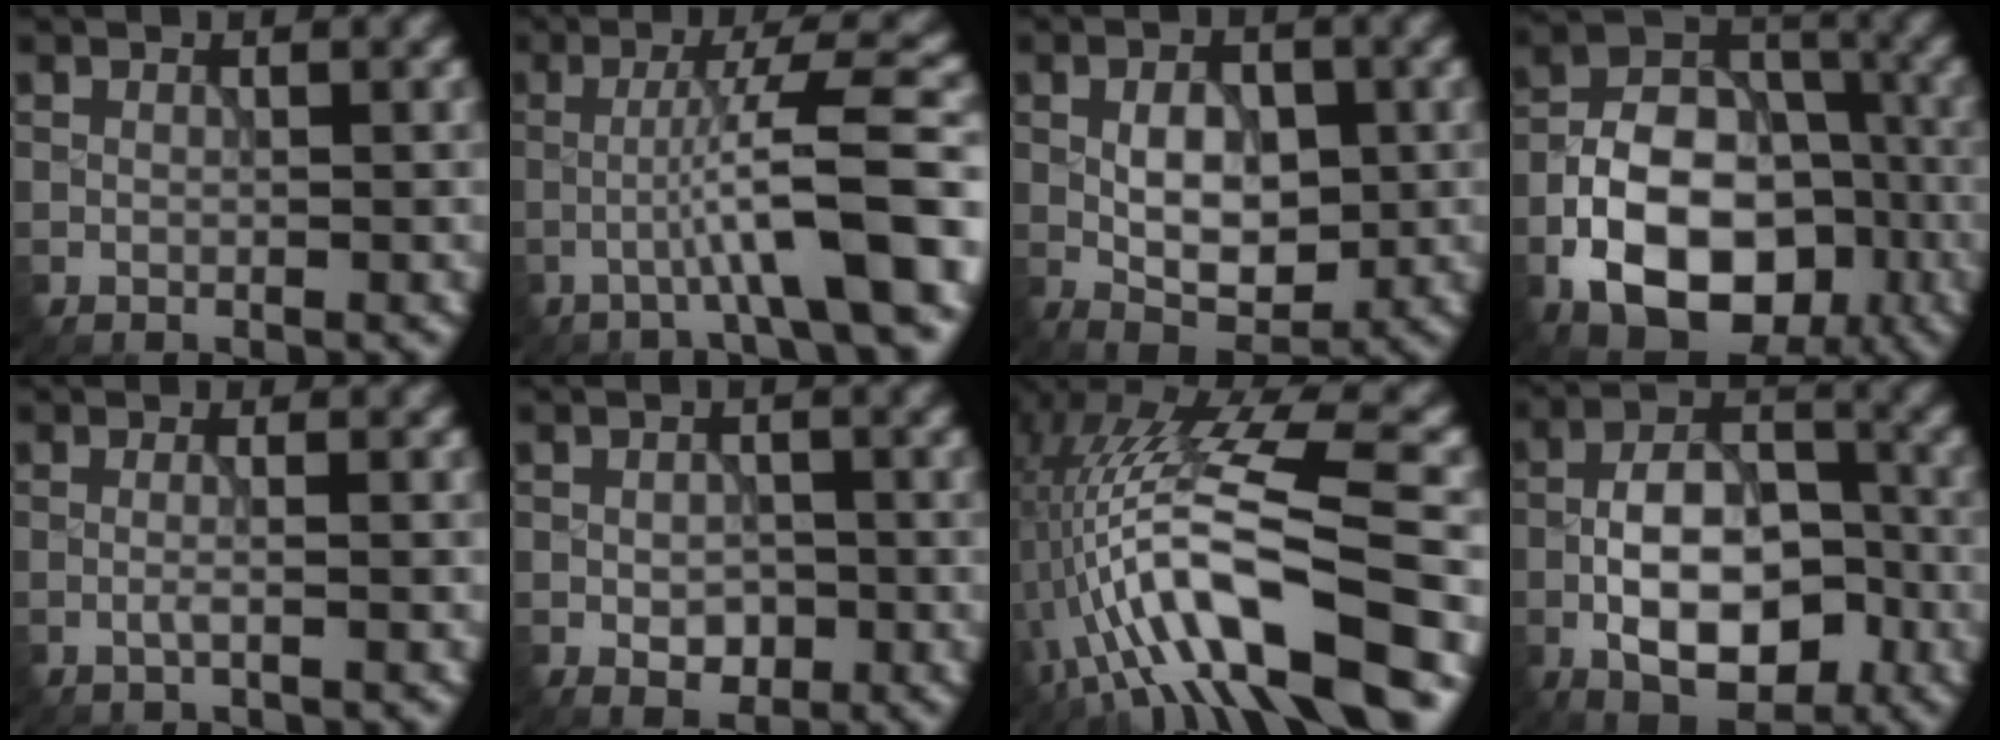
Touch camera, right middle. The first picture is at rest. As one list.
[{"total": 7.9, "force": [-2.2, 0.8, 7.6], "torque": [-0.109, 0.025, -0.042]}, {"total": 5.0, "force": [-0.2, 2.9, 4.1], "torque": [-0.063, -0.001, -0.004]}, {"total": 12.1, "force": [-4.7, 7.9, 7.9], "torque": [-0.136, -0.001, -0.090]}, {"total": 1.3, "force": [-0.2, 0.3, 1.3], "torque": [-0.019, -0.005, -0.012]}, {"total": 2.6, "force": [-0.8, 1.7, 1.7], "torque": [-0.026, -0.004, -0.013]}, {"total": 13.7, "force": [-3.6, 4.3, 12.5], "torque": [-0.227, 0.013, -0.056]}, {"total": 8.8, "force": [-2.9, 4.6, 6.9], "torque": [-0.113, 0.012, -0.057]}]